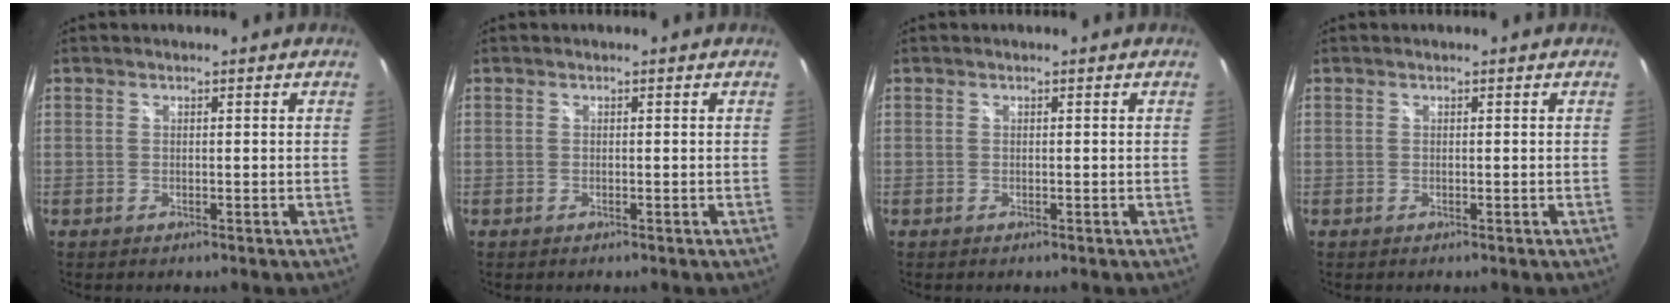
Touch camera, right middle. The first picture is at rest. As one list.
[{"total": 0.0}, {"total": 0.0}, {"total": 0.0}]